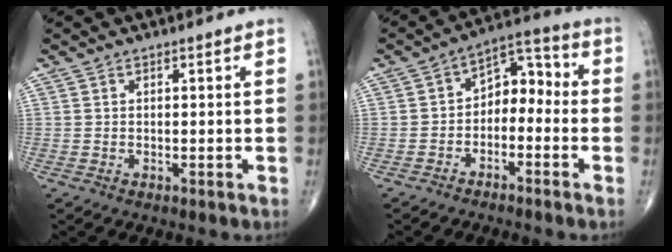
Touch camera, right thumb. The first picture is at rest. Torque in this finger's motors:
{"motor_torque": [-0.40, 0.11, 0.37, -0.01, 0.02]}